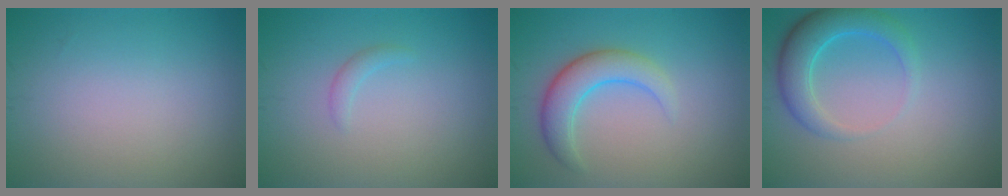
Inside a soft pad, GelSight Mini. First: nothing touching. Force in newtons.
{"total": 0.9, "press": 0.9, "slide": 0.2}
{"total": 4.0, "press": 4.0, "slide": 0.1}
{"total": 4.2, "press": 4.2, "slide": 0.3}